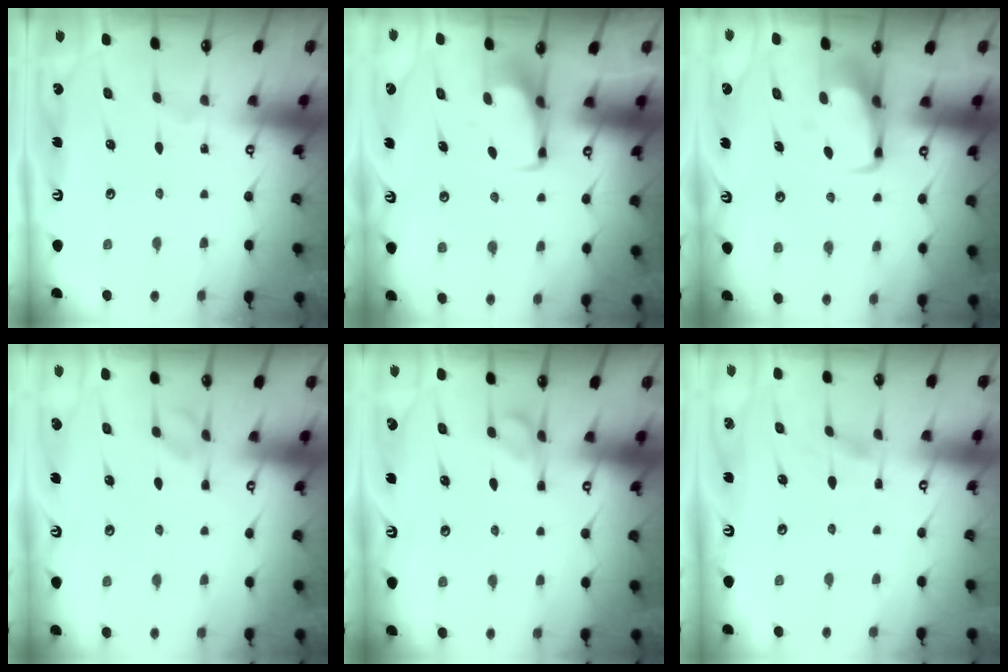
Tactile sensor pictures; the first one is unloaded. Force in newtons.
{"total": 2.9, "press": 2.9, "slide": 0.4}
{"total": 7.2, "press": 7.2, "slide": 1.0}
{"total": 2.1, "press": 2.0, "slide": 0.8}
{"total": 5.3, "press": 5.2, "slide": 0.8}
{"total": 1.7, "press": 1.4, "slide": 1.0}